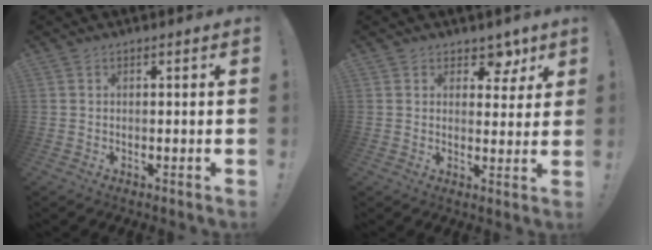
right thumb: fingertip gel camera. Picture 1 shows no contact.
{"total": 6.0, "force": [4.0, 4.2, 1.7], "torque": [-0.005, -0.033, 0.074]}